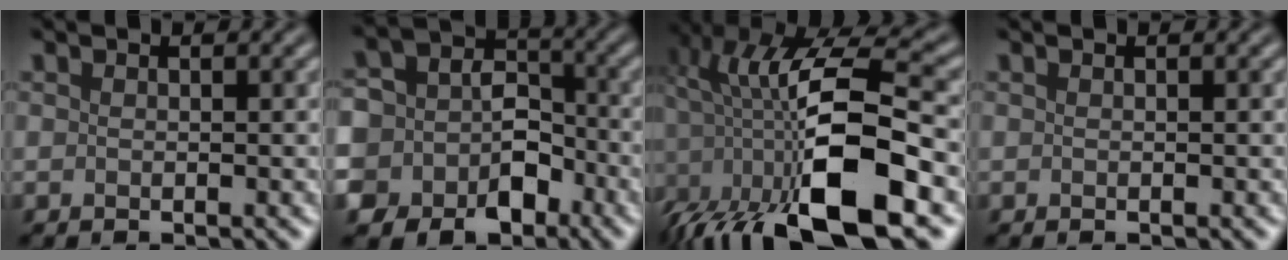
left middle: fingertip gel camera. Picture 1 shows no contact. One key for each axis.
{"total": 12.3, "fx": -5.2, "fy": 10.6, "fz": 3.2, "tx": -0.073, "ty": -0.012, "tz": -0.106}
{"total": 14.9, "fx": -4.7, "fy": 5.9, "fz": 12.8, "tx": -0.229, "ty": -0.010, "tz": -0.081}
{"total": 0.0}